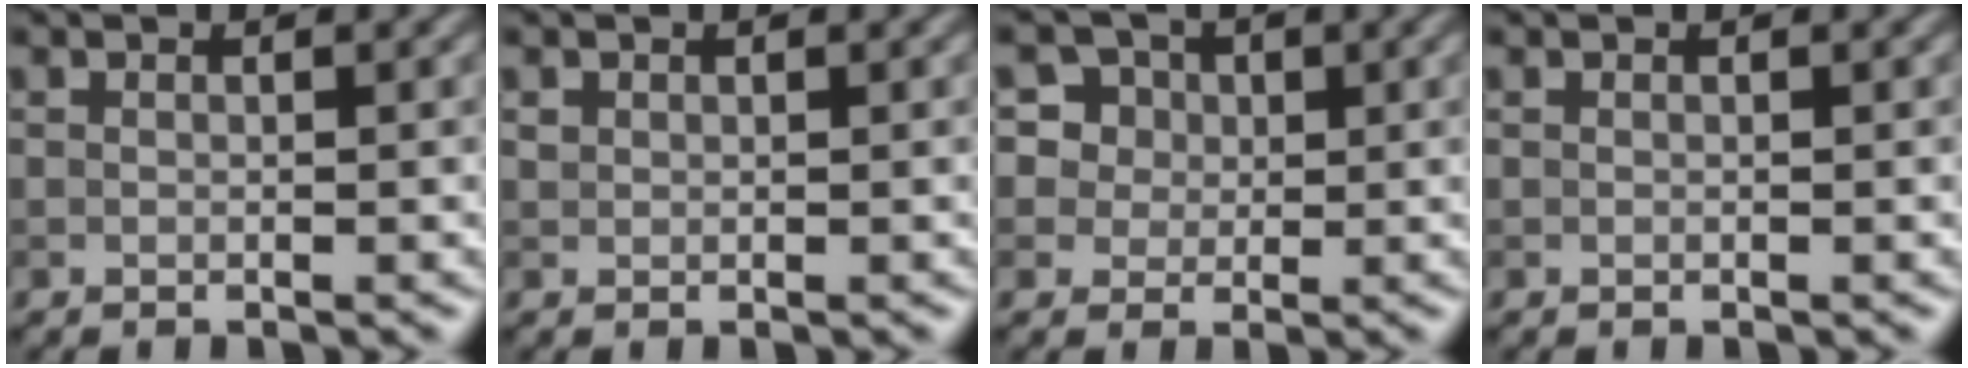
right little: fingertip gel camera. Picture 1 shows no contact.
{"total": 0.5, "force": [0.3, 0.4, 0.1], "torque": [0.000, -0.002, 0.007]}
{"total": 6.7, "force": [3.2, 5.4, 2.2], "torque": [-0.031, 0.018, 0.036]}
{"total": 0.0}